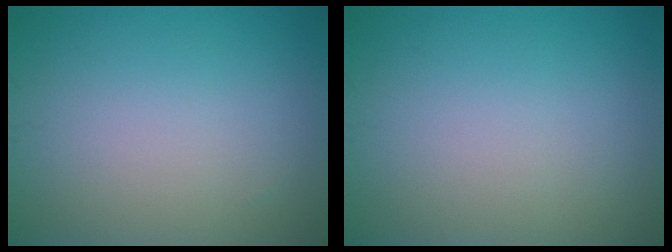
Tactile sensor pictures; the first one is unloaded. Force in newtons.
{"total": 0.0}